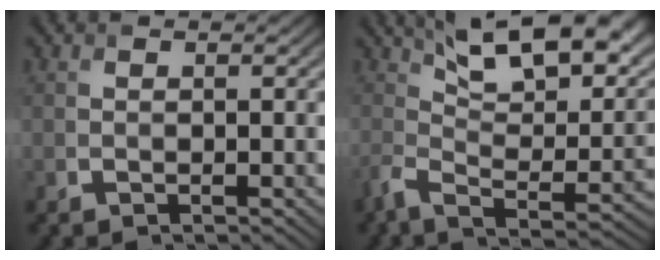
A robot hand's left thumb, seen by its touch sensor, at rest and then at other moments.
{"total": 12.4, "force": [6.0, 4.8, 9.8], "torque": [-0.195, -0.008, 0.106]}